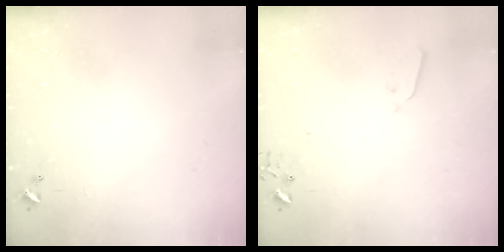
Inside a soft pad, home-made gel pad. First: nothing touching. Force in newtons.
{"total": 2.9, "press": 2.9, "slide": 0.4}